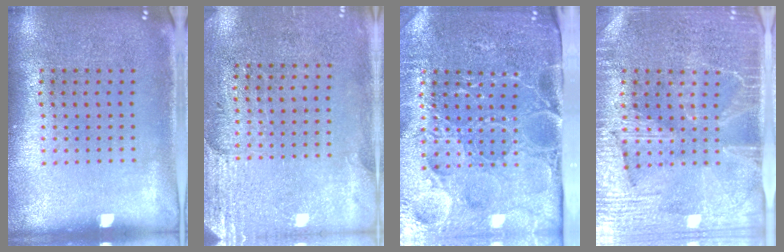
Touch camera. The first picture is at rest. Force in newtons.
{"total": 2.7, "press": 2.3, "slide": 1.4}
{"total": 5.0, "press": 4.2, "slide": 2.6}
{"total": 4.1, "press": 3.7, "slide": 1.7}